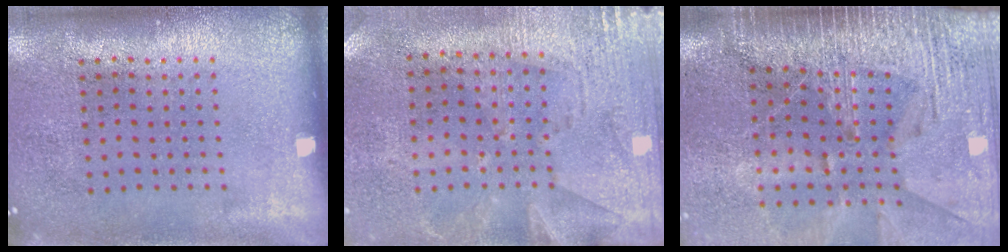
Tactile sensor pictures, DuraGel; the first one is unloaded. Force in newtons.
{"total": 2.7, "press": 2.3, "slide": 1.5}
{"total": 4.0, "press": 3.4, "slide": 2.0}